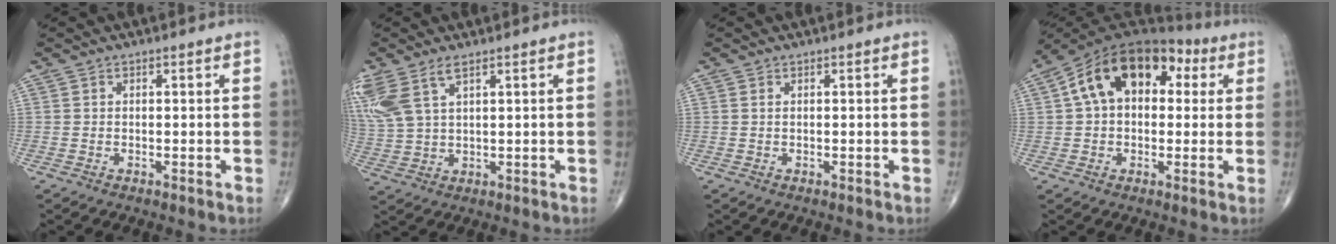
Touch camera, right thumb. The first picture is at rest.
{"total": 10.0, "force": [5.2, 4.4, 7.3], "torque": [-0.188, -0.001, 0.115]}
{"total": 0.0}
{"total": 17.0, "force": [4.3, 10.7, 12.4], "torque": [-0.177, 0.037, 0.060]}